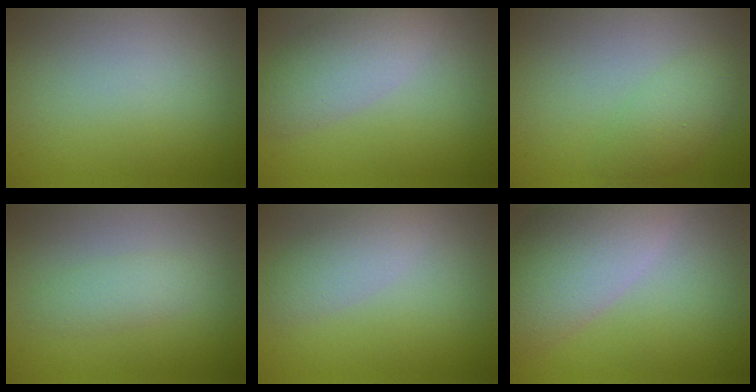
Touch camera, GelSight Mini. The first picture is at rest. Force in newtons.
{"total": 4.0, "press": 4.0, "slide": 0.2}
{"total": 2.5, "press": 2.5, "slide": 0.1}
{"total": 1.7, "press": 1.7, "slide": 0.0}
{"total": 2.8, "press": 2.8, "slide": 0.1}
{"total": 8.2, "press": 8.2, "slide": 0.7}